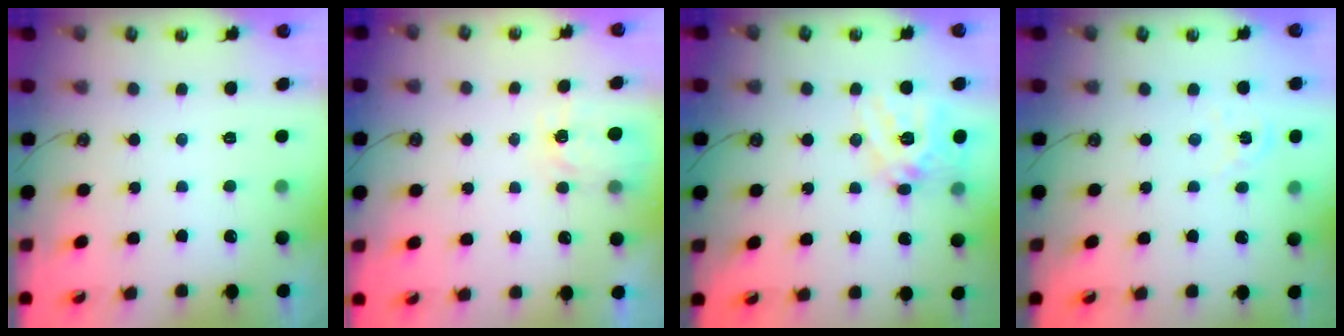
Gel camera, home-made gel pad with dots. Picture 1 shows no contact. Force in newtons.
{"total": 5.3, "press": 5.2, "slide": 0.4}
{"total": 15.5, "press": 15.3, "slide": 2.3}
{"total": 2.1, "press": 2.1, "slide": 0.2}